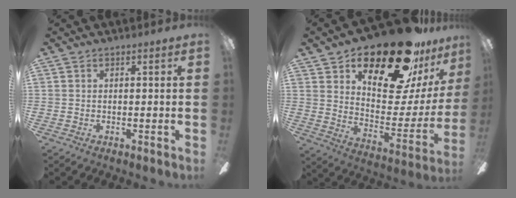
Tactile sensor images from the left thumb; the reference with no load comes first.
{"total": 25.6, "force": [20.0, 8.7, 13.4], "torque": [-0.183, -0.136, 0.331]}